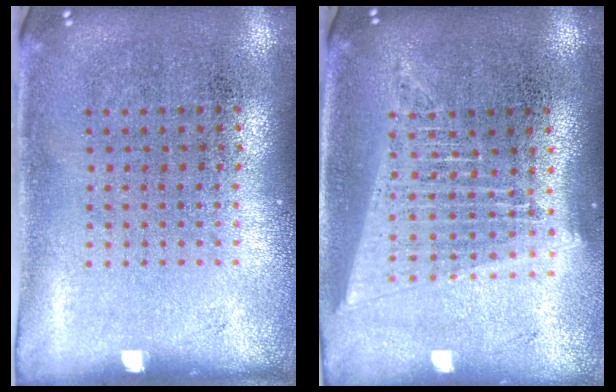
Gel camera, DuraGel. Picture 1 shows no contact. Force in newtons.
{"total": 1.8, "press": 1.6, "slide": 0.8}